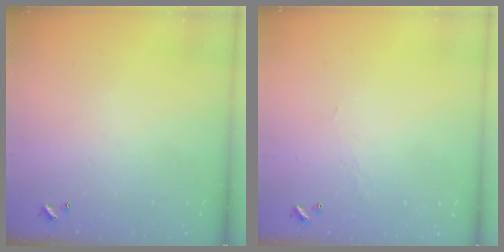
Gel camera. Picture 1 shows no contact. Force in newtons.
{"total": 1.7, "press": 1.7, "slide": 0.4}